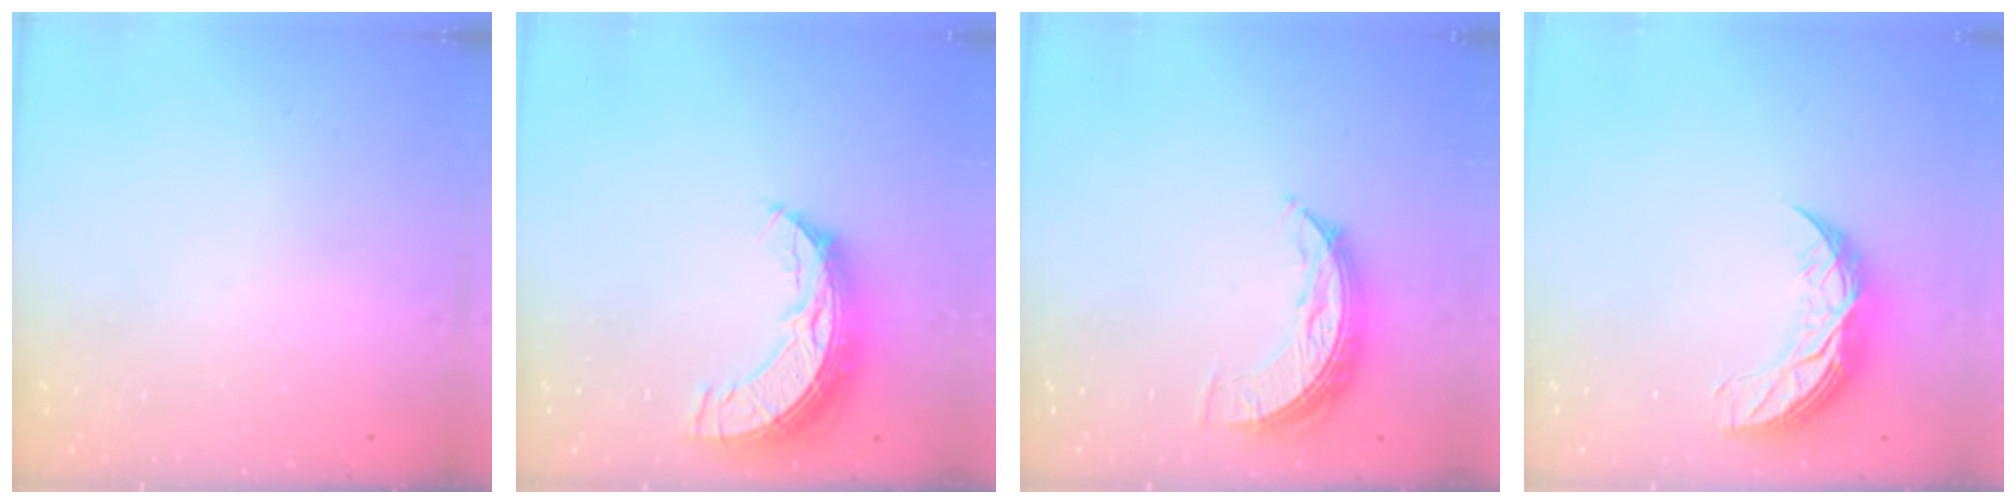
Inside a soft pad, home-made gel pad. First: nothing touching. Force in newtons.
{"total": 10.9, "press": 10.9, "slide": 0.9}
{"total": 7.8, "press": 7.8, "slide": 0.3}
{"total": 9.7, "press": 9.7, "slide": 0.5}